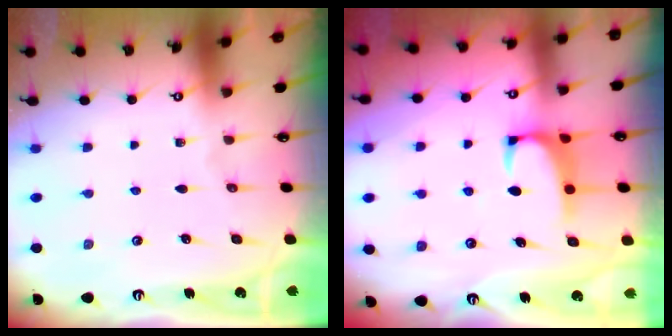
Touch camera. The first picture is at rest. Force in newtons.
{"total": 3.2, "press": 3.1, "slide": 0.8}